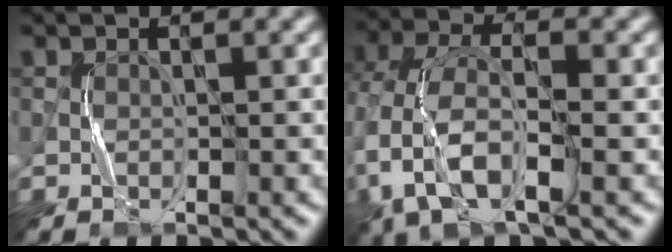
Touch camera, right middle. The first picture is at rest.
{"total": 8.4, "force": [-1.8, 4.6, 6.8], "torque": [-0.154, -0.003, -0.045]}